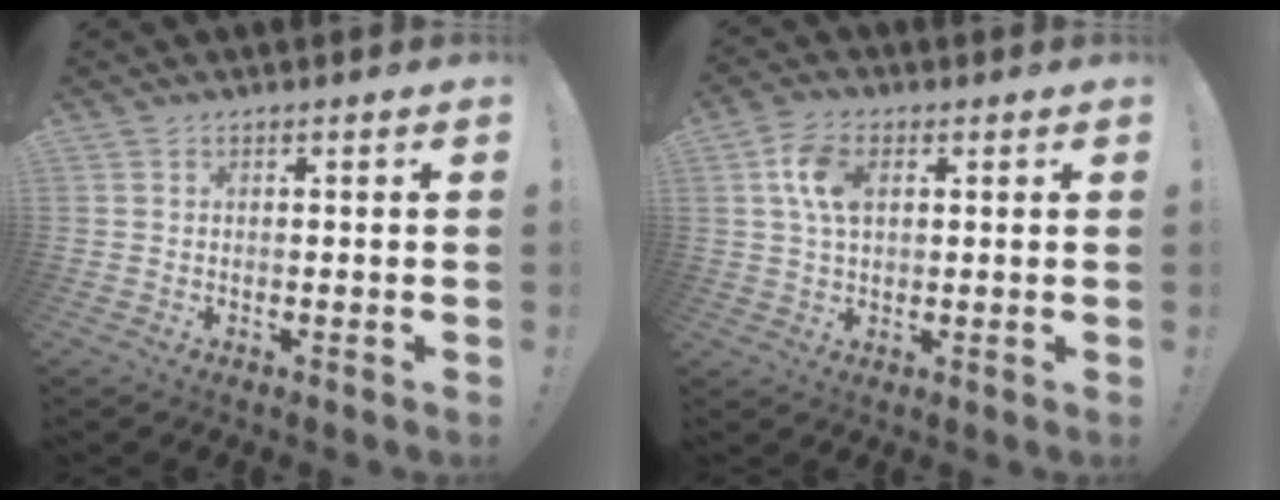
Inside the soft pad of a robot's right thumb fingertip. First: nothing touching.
{"total": 9.0, "force": [2.2, 5.9, 6.5], "torque": [-0.126, 0.006, 0.042]}